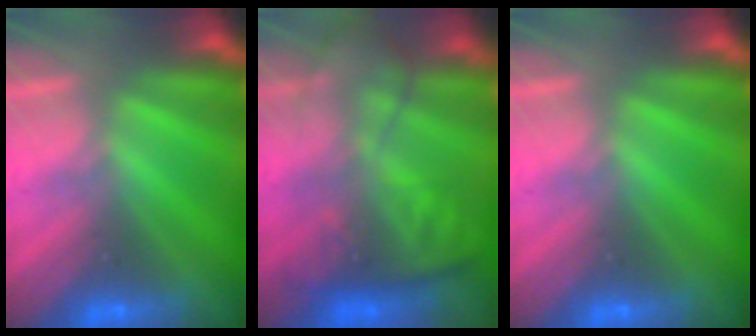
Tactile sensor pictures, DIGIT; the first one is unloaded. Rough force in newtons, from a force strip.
{"total": 8.4}
{"total": 0.0}